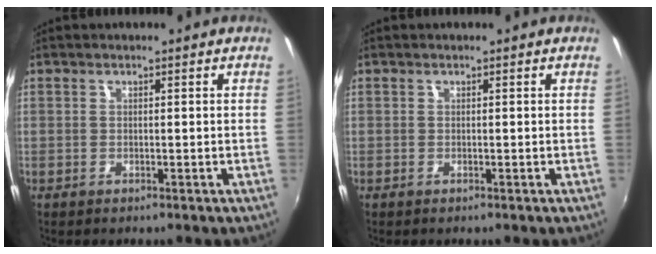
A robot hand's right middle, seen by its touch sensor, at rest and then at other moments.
{"total": 0.0}